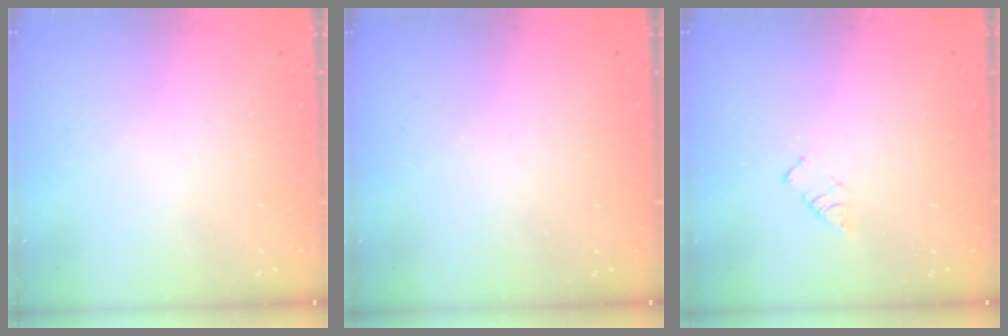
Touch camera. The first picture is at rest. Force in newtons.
{"total": 0.0}
{"total": 2.9, "press": 2.9, "slide": 0.4}